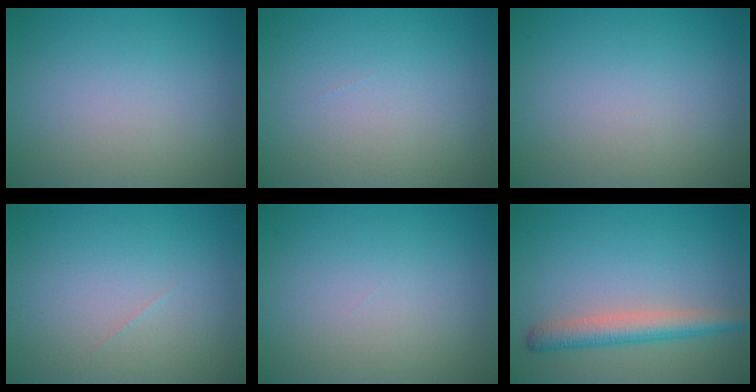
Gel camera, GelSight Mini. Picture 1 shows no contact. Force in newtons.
{"total": 0.0}
{"total": 0.0}
{"total": 0.0}
{"total": 0.0}
{"total": 3.3, "press": 3.3, "slide": 0.1}